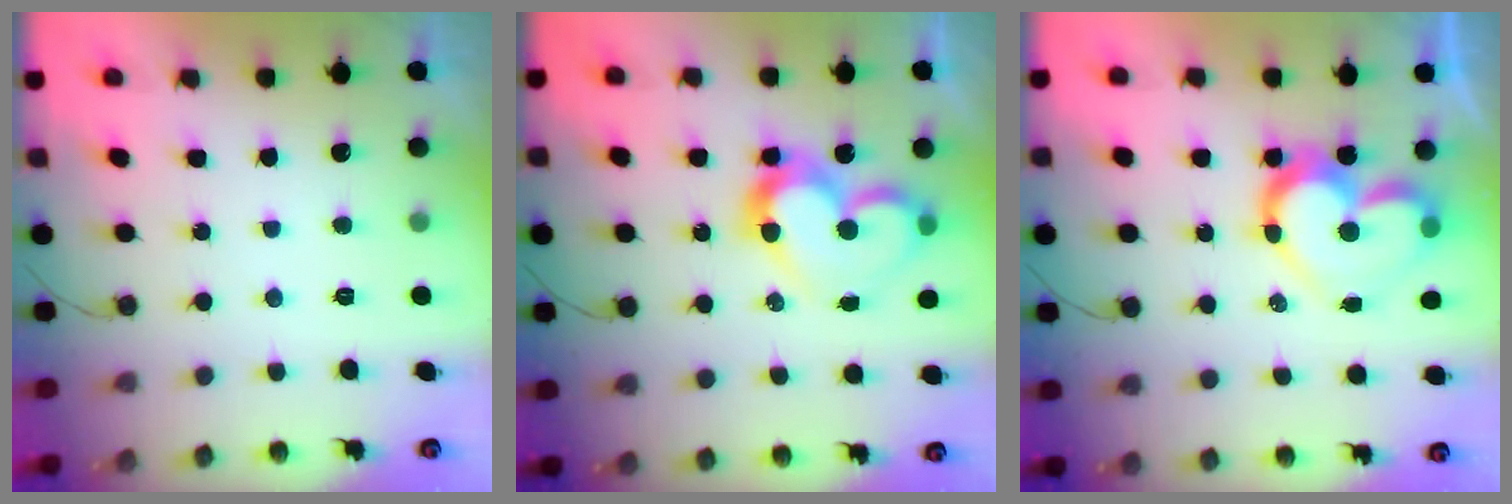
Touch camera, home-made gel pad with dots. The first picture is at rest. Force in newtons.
{"total": 13.7, "press": 13.5, "slide": 2.7}
{"total": 15.5, "press": 15.4, "slide": 1.3}